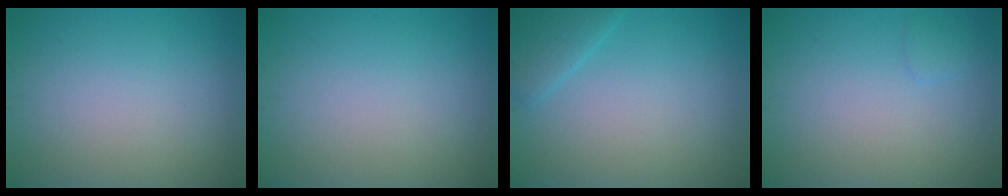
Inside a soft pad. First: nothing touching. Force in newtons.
{"total": 0.0}
{"total": 2.2, "press": 2.2, "slide": 0.1}
{"total": 0.7, "press": 0.7, "slide": 0.1}